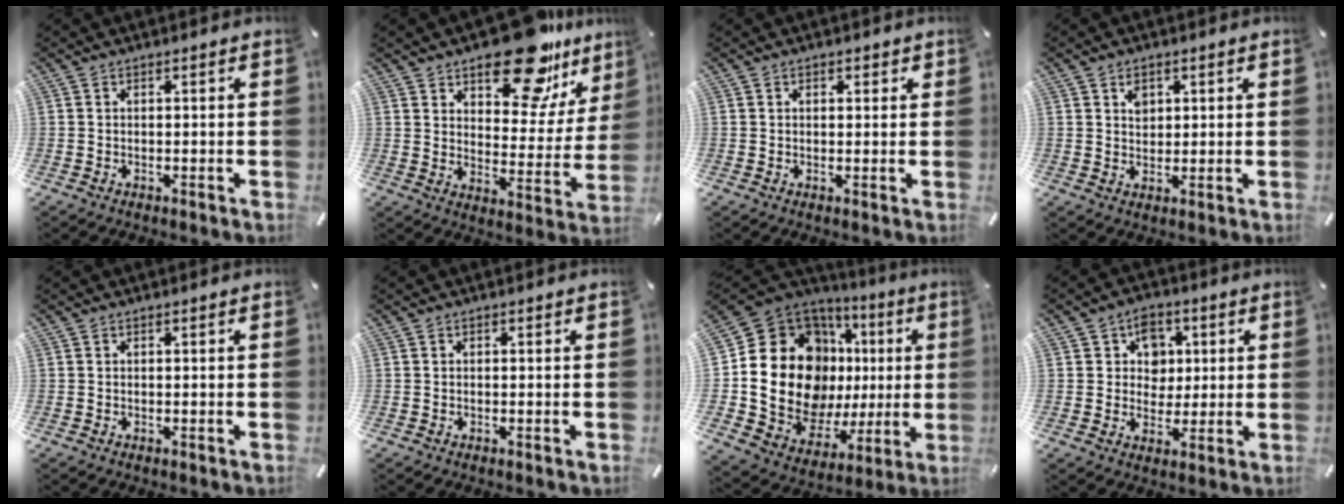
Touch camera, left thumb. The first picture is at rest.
{"total": 19.8, "force": [14.4, 9.0, 10.1], "torque": [-0.137, -0.103, 0.242]}
{"total": 1.3, "force": [0.5, 1.1, 0.6], "torque": [-0.005, 0.001, 0.005]}
{"total": 3.4, "force": [1.4, 2.8, 1.2], "torque": [-0.011, -0.002, 0.022]}
{"total": 0.0}
{"total": 0.0}
{"total": 22.5, "force": [4.1, 16.5, 14.8], "torque": [-0.270, -0.056, 0.092]}
{"total": 7.9, "force": [2.2, 7.2, 2.4], "torque": [-0.032, -0.002, 0.039]}